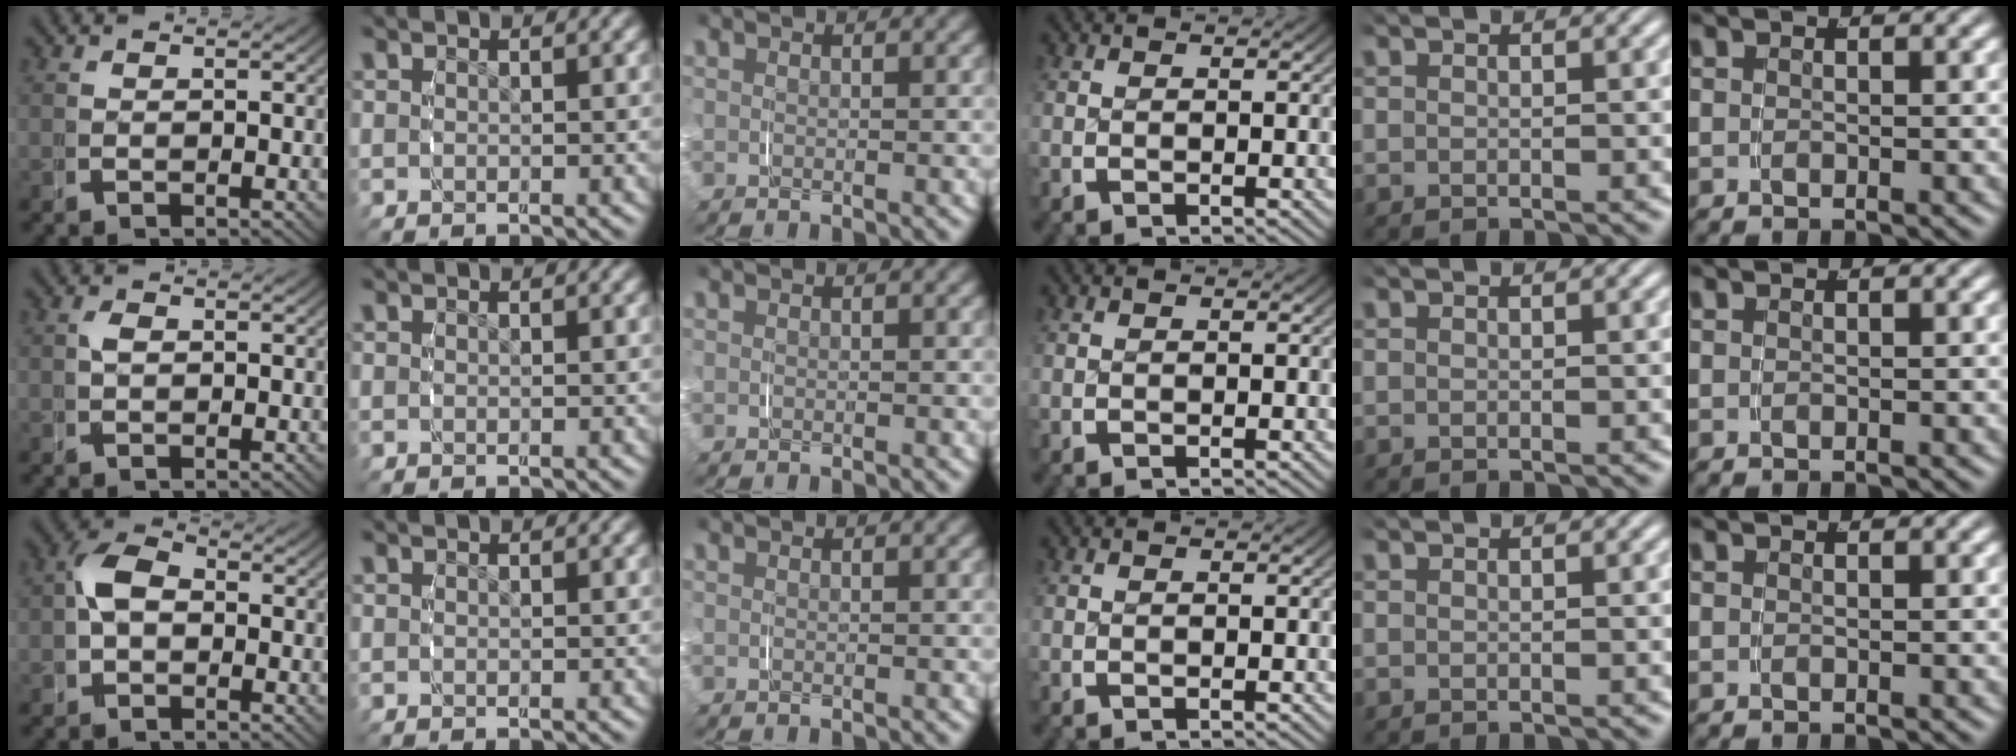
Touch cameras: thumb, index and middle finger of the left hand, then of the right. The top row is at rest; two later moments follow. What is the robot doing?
{"motion": "grasp_and_lifting", "object": "string"}